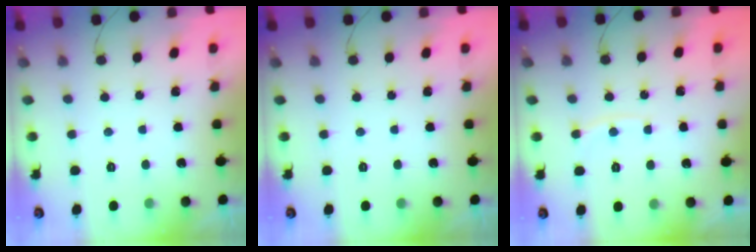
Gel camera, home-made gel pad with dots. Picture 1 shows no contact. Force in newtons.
{"total": 0.0}
{"total": 4.7, "press": 4.6, "slide": 0.5}